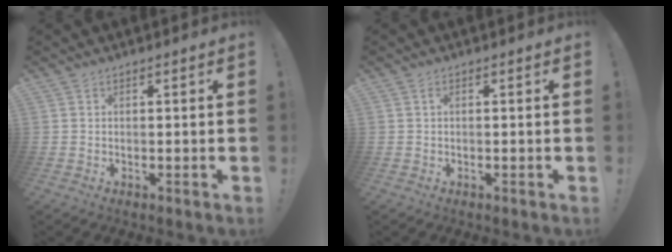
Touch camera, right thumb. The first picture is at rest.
{"total": 0.9, "force": [0.1, 0.2, 0.8], "torque": [-0.019, 0.004, 0.000]}